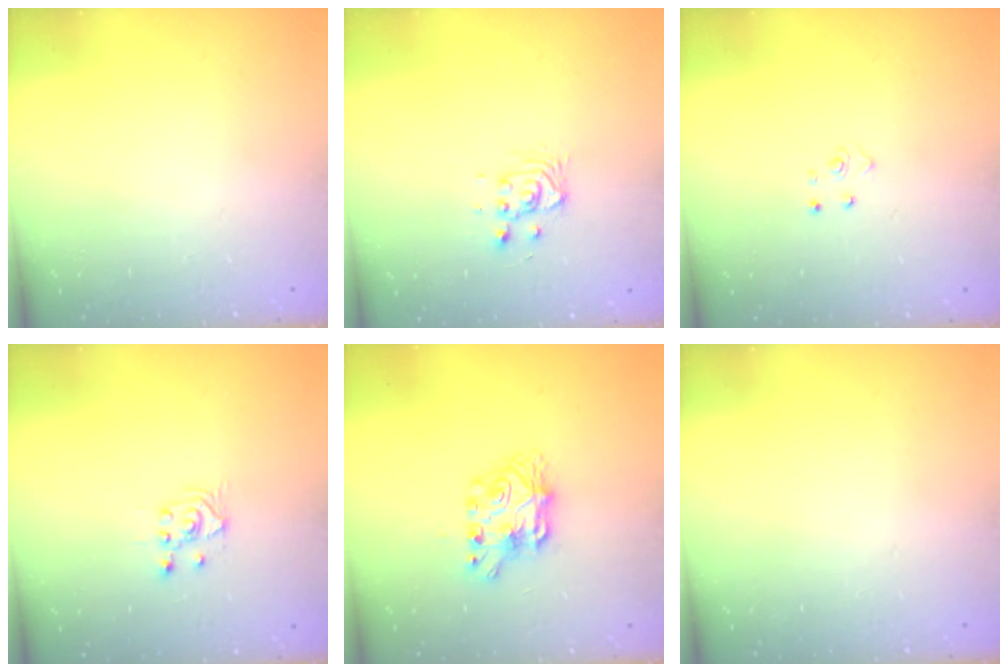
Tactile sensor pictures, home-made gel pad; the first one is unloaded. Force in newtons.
{"total": 3.4, "press": 3.4, "slide": 0.4}
{"total": 2.6, "press": 2.6, "slide": 0.3}
{"total": 2.5, "press": 2.4, "slide": 0.7}
{"total": 7.7, "press": 7.7, "slide": 0.7}
{"total": 0.0}